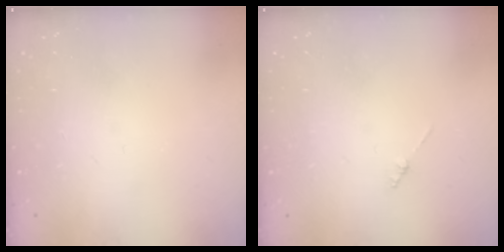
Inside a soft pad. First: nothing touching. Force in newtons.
{"total": 1.3, "press": 1.3, "slide": 0.3}